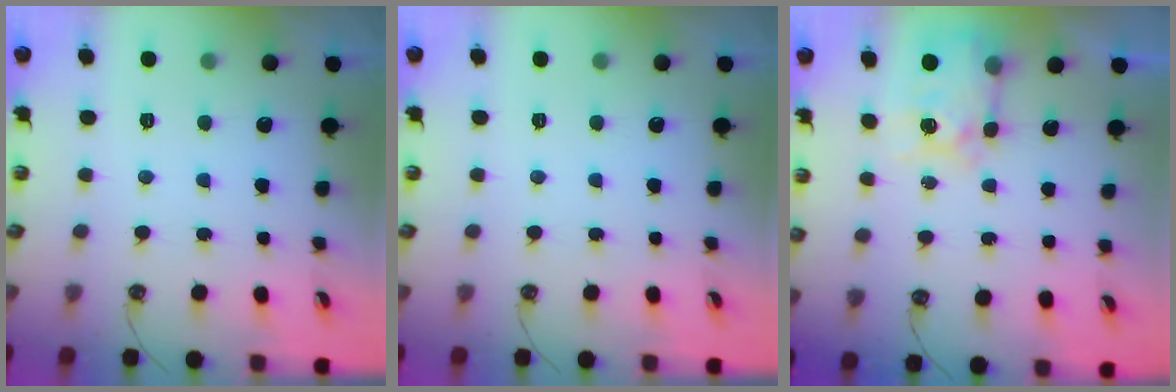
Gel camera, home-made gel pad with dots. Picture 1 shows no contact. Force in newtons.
{"total": 0.0}
{"total": 7.3, "press": 7.3, "slide": 1.0}